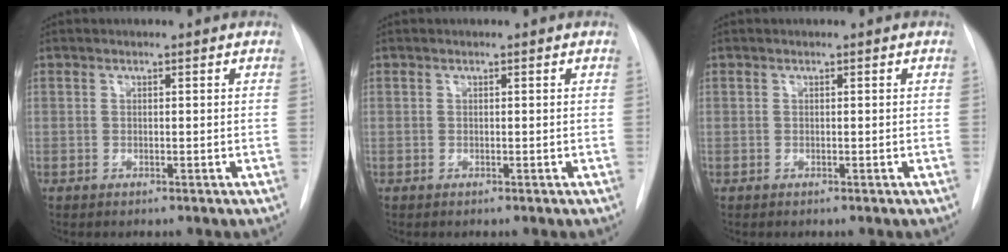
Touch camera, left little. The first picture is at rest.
{"total": 0.0}
{"total": 0.0}